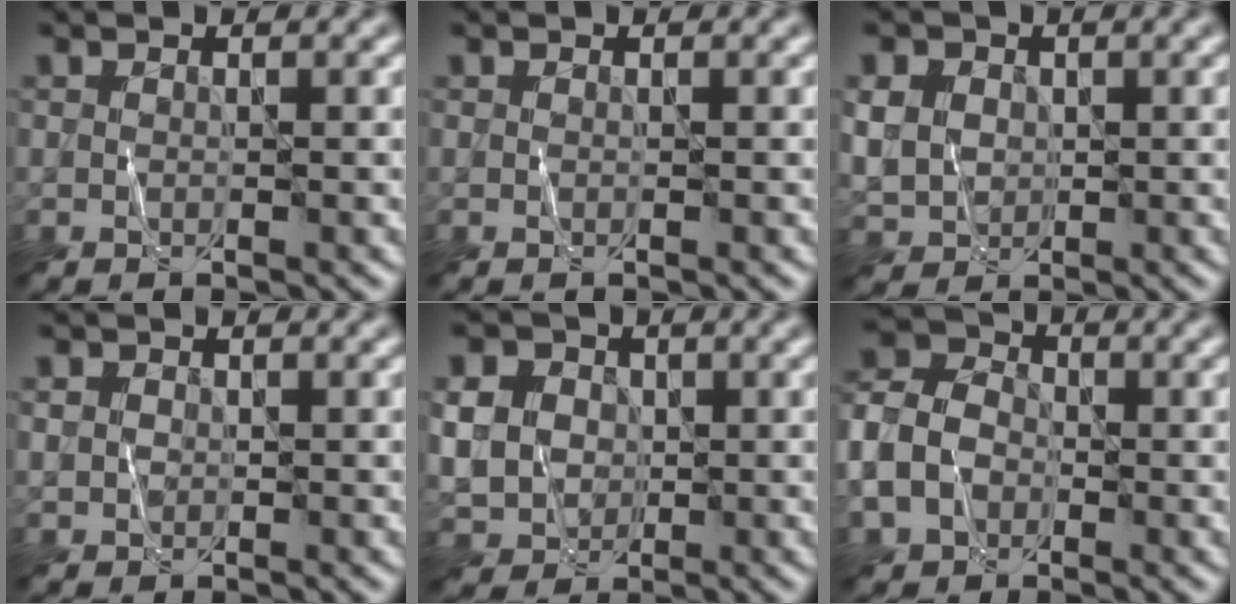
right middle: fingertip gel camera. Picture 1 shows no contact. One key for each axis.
{"total": 0.0}
{"total": 4.6, "fx": 1.0, "fy": 4.0, "fz": 2.2, "tx": -0.062, "ty": 0.009, "tz": 0.013}
{"total": 1.3, "fx": 0.2, "fy": 1.1, "fz": 0.5, "tx": -0.005, "ty": -0.001, "tz": 0.003}
{"total": 5.9, "fx": 0.8, "fy": 5.2, "fz": 2.7, "tx": -0.066, "ty": 0.015, "tz": 0.006}
{"total": 7.8, "fx": -2.2, "fy": 5.9, "fz": 4.6, "tx": -0.105, "ty": -0.011, "tz": -0.051}